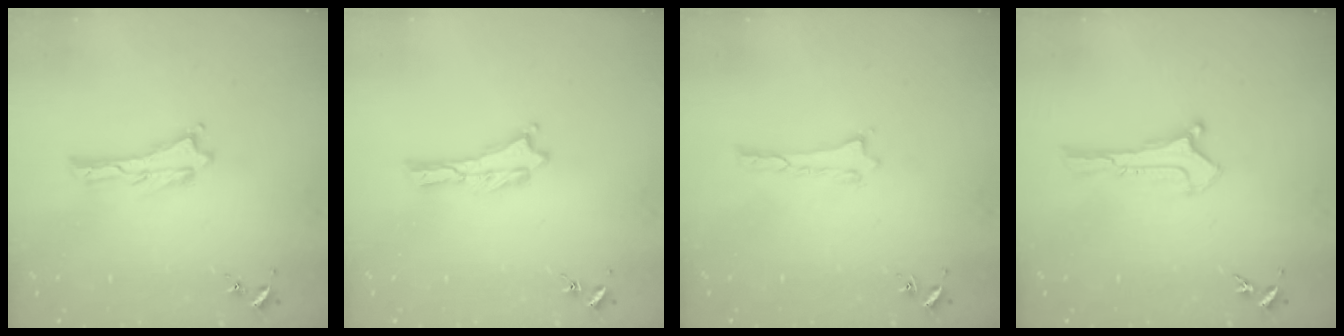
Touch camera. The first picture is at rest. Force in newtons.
{"total": 0.0}
{"total": 0.0}
{"total": 0.0}